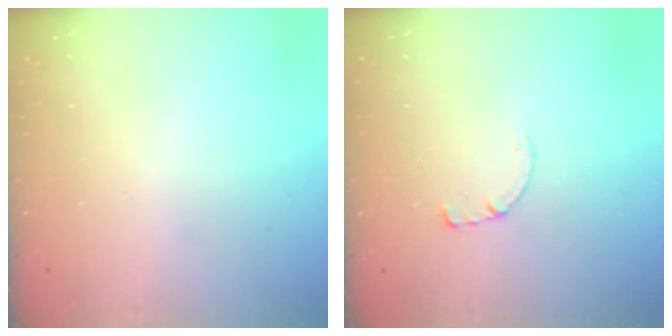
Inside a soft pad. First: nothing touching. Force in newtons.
{"total": 0.7, "press": 0.6, "slide": 0.2}